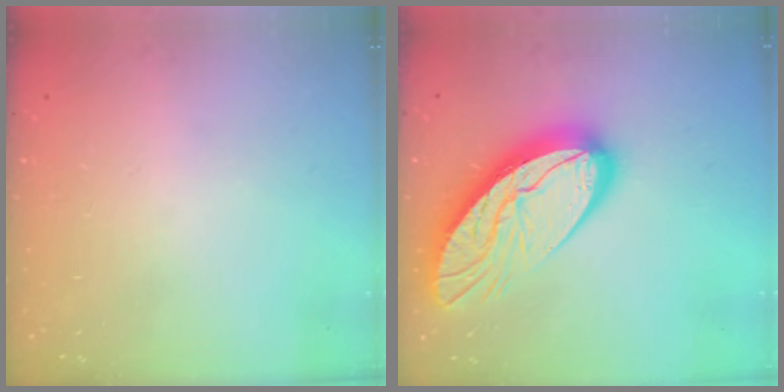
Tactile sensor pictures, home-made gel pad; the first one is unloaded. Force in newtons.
{"total": 20.9, "press": 20.8, "slide": 2.2}